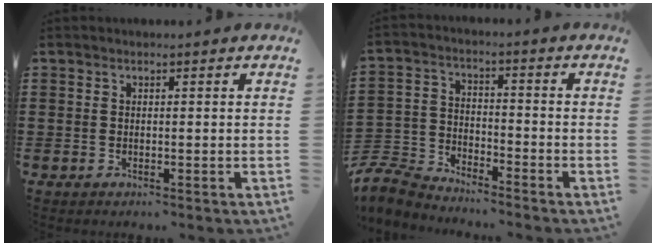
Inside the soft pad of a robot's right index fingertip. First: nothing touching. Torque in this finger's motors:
{"motor_torque": [-1.60, 0.54, -1.05, -0.21]}